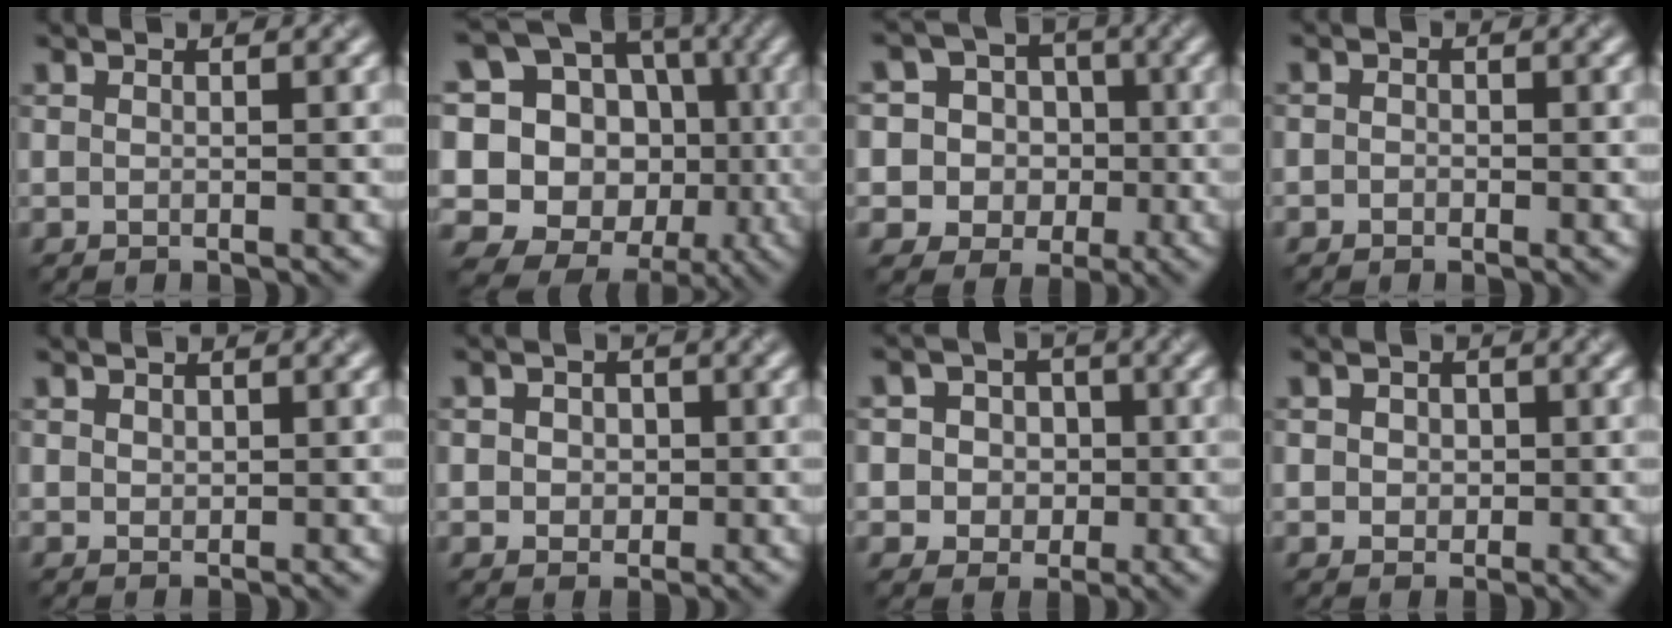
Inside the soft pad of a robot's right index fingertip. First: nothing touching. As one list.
[{"total": 16.6, "force": [0.4, 15.0, 7.3], "torque": [-0.181, 0.044, -0.007]}, {"total": 9.1, "force": [0.5, 8.7, 2.5], "torque": [-0.077, 0.036, -0.010]}, {"total": 0.7, "force": [-0.3, 0.7, 0.1], "torque": [0.004, -0.006, -0.010]}, {"total": 1.0, "force": [0.6, 0.7, 0.3], "torque": [-0.005, 0.001, 0.012]}, {"total": 2.8, "force": [0.4, 2.3, 1.4], "torque": [-0.016, 0.011, -0.006]}, {"total": 5.4, "force": [0.7, 5.1, 1.5], "torque": [-0.020, 0.023, -0.001]}, {"total": 2.4, "force": [0.5, 2.0, 1.2], "torque": [-0.021, 0.013, -0.001]}]